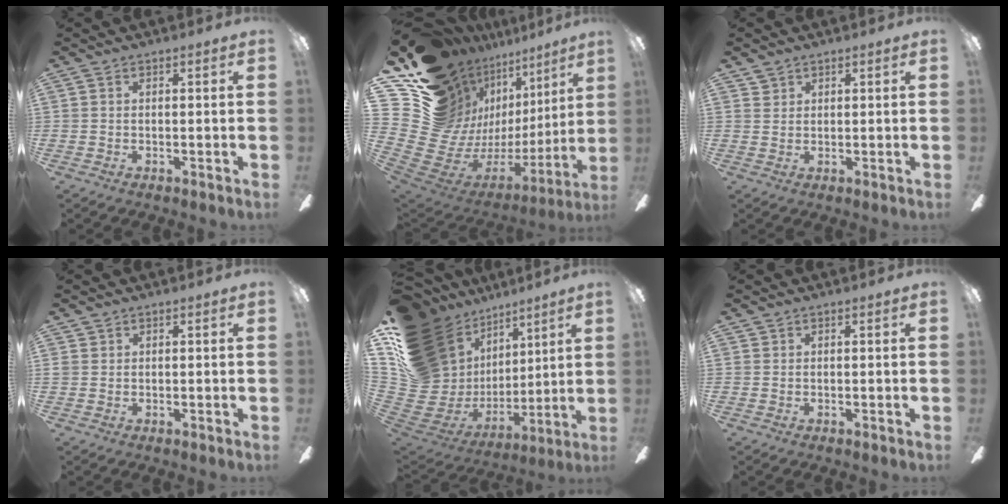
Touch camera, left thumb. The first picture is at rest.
{"total": 22.0, "force": [11.9, 14.9, 10.9], "torque": [-0.203, -0.133, 0.281]}
{"total": 1.7, "force": [1.4, 1.0, 0.1], "torque": [-0.003, -0.001, 0.027]}
{"total": 1.1, "force": [0.5, 1.0, 0.2], "torque": [-0.005, 0.003, 0.008]}
{"total": 24.6, "force": [8.7, 18.6, 13.6], "torque": [-0.238, -0.093, 0.228]}
{"total": 0.0}